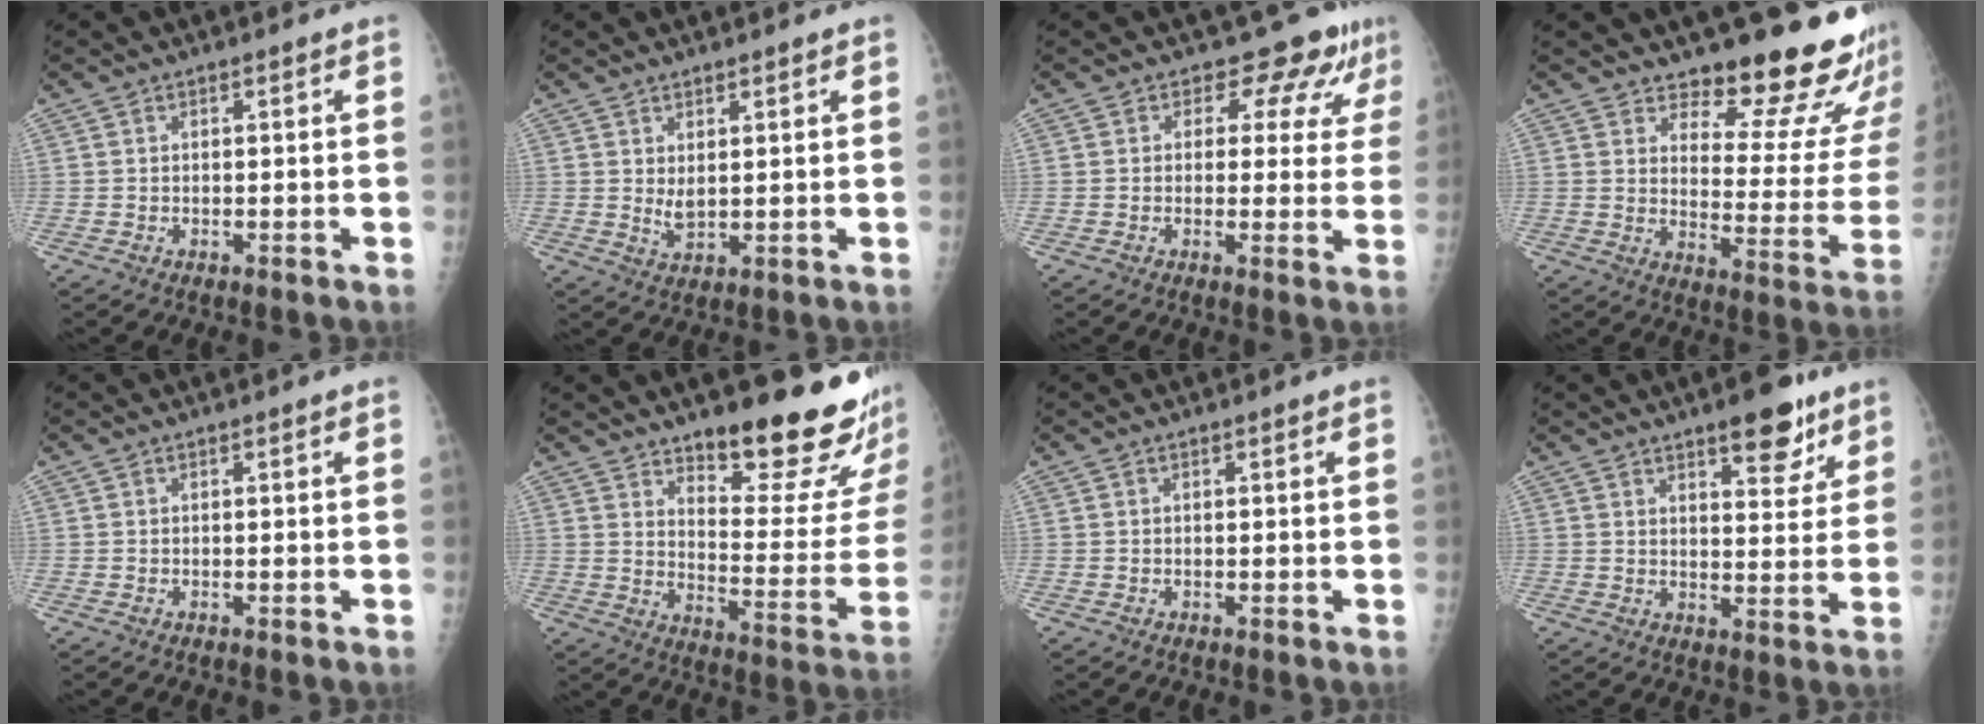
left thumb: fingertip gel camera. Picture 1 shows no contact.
{"total": 3.1, "force": [1.3, 1.5, 2.3], "torque": [-0.036, -0.017, 0.031]}
{"total": 7.0, "force": [5.2, 4.0, 2.4], "torque": [0.006, -0.029, 0.050]}
{"total": 17.9, "force": [15.7, 4.8, 7.1], "torque": [-0.038, -0.155, 0.190]}
{"total": 0.0}
{"total": 21.4, "force": [15.6, 5.3, 13.6], "torque": [-0.147, -0.119, 0.217]}
{"total": 0.0}
{"total": 9.3, "force": [6.1, 3.6, 6.1], "torque": [-0.056, -0.034, 0.085]}